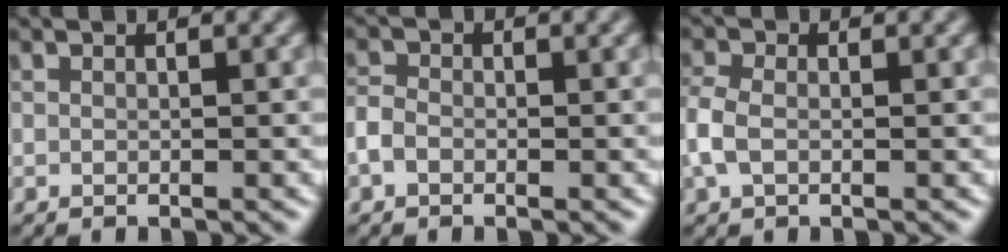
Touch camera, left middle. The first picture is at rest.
{"total": 1.7, "force": [-0.8, 1.2, 0.9], "torque": [-0.018, 0.003, -0.022]}
{"total": 2.9, "force": [-0.5, 1.9, 2.1], "torque": [-0.055, 0.003, -0.017]}